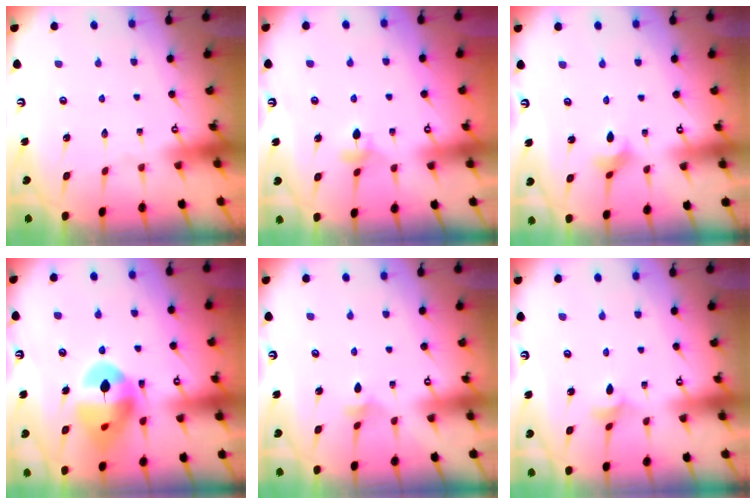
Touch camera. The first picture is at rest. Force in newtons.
{"total": 4.3, "press": 4.2, "slide": 0.7}
{"total": 2.7, "press": 2.7, "slide": 0.5}
{"total": 14.7, "press": 14.6, "slide": 1.6}
{"total": 3.9, "press": 3.8, "slide": 1.0}
{"total": 3.0, "press": 2.9, "slide": 0.5}